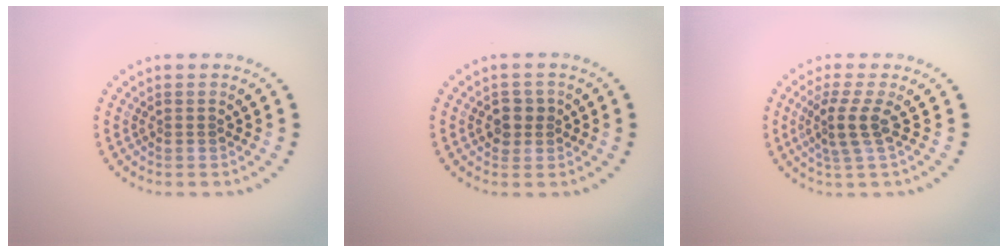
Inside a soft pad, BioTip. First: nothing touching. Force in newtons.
{"total": 1.8, "press": 1.6, "slide": 0.6}
{"total": 2.7, "press": 1.9, "slide": 1.9}